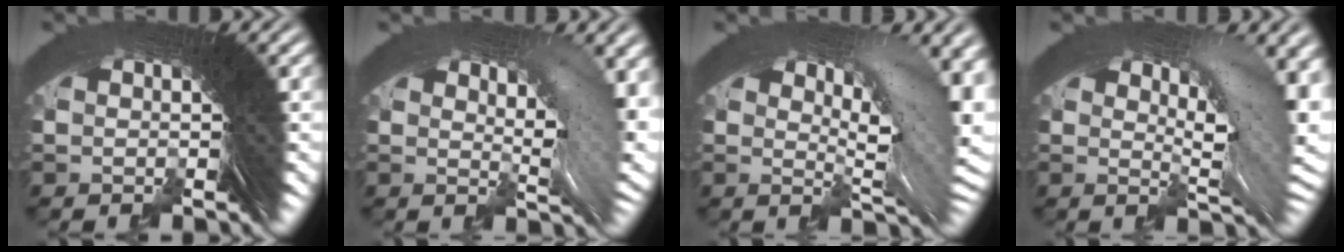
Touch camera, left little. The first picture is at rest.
{"total": 5.1, "force": [0.8, 1.0, 4.9], "torque": [-0.042, -0.002, 0.016]}
{"total": 6.2, "force": [0.9, 1.7, 5.9], "torque": [-0.051, 0.002, 0.015]}
{"total": 5.7, "force": [0.8, 1.3, 5.5], "torque": [-0.046, 0.003, 0.011]}